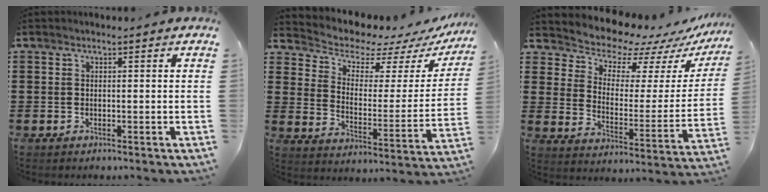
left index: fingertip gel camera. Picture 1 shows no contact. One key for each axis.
{"total": 5.3, "fx": 4.7, "fy": 2.1, "fz": 1.4, "tx": -0.049, "ty": -0.037, "tz": 0.076}
{"total": 7.0, "fx": 6.6, "fy": 2.1, "fz": 0.5, "tx": -0.037, "ty": -0.067, "tz": 0.112}